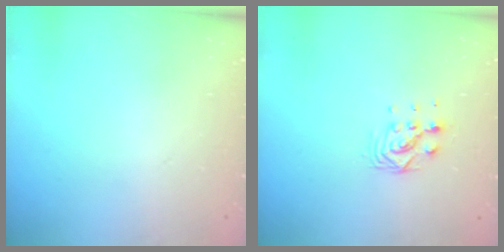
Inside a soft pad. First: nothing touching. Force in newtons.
{"total": 7.5, "press": 7.5, "slide": 0.6}